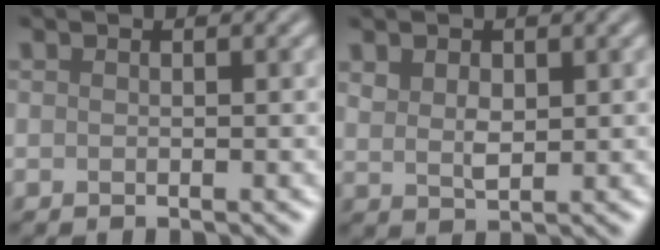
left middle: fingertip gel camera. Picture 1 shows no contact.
{"total": 1.8, "force": [0.8, 1.0, 1.2], "torque": [-0.026, -0.001, 0.022]}